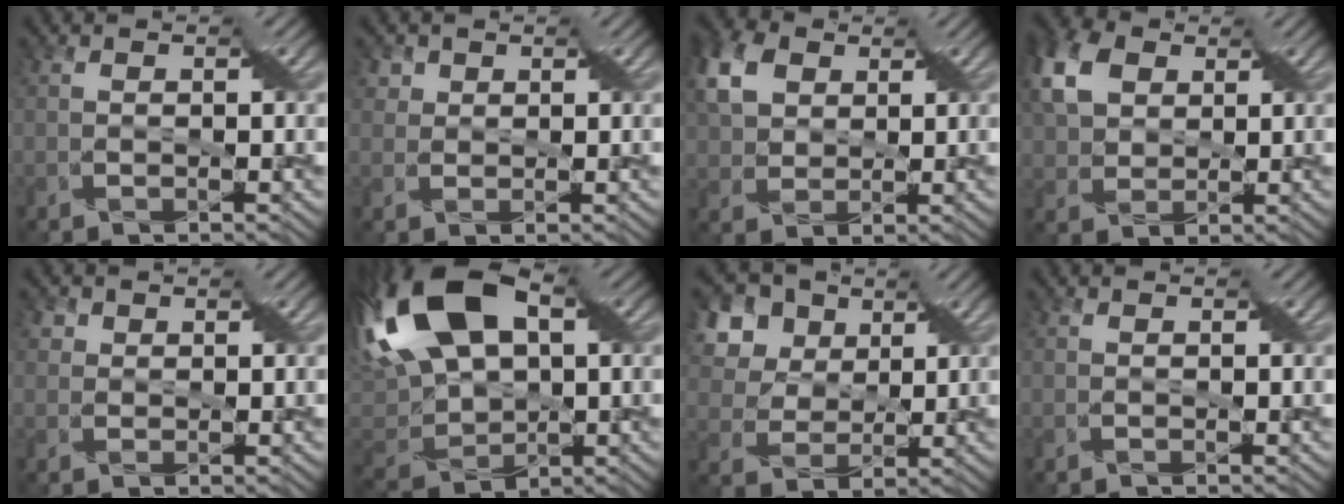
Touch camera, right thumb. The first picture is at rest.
{"total": 2.4, "force": [1.5, 1.9, 0.0], "torque": [0.005, 0.000, 0.019]}
{"total": 7.3, "force": [3.3, 5.2, 3.8], "torque": [-0.111, 0.018, 0.056]}
{"total": 8.2, "force": [3.5, 5.9, 4.6], "torque": [-0.131, 0.023, 0.057]}
{"total": 2.1, "force": [1.0, 1.8, 0.1], "torque": [0.009, 0.002, 0.006]}
{"total": 18.7, "force": [5.8, 11.6, 13.5], "torque": [-0.323, 0.028, 0.108]}
{"total": 10.1, "force": [5.5, 7.5, 4.1], "torque": [-0.138, 0.026, 0.108]}
{"total": 0.0}